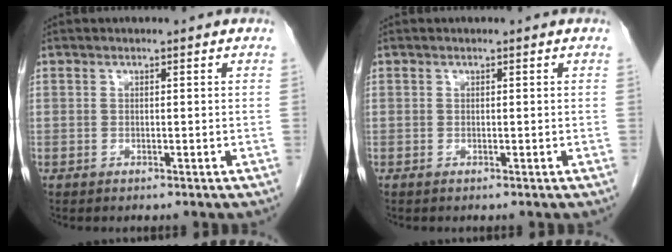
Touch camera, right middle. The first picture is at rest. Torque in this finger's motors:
{"motor_torque": [-0.01, 0.00, 0.00, -0.01]}